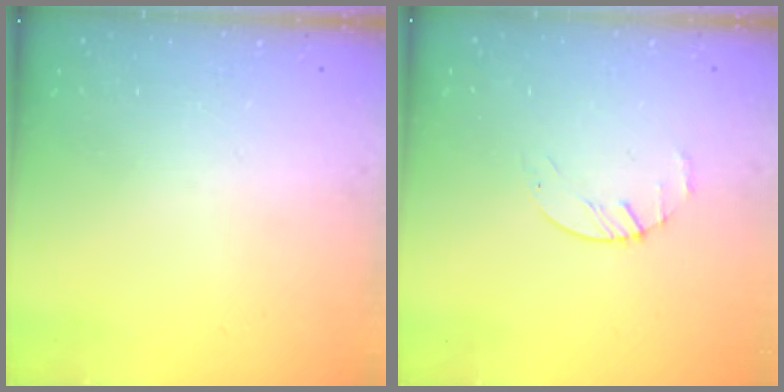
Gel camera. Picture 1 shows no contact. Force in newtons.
{"total": 2.2, "press": 2.2, "slide": 0.3}